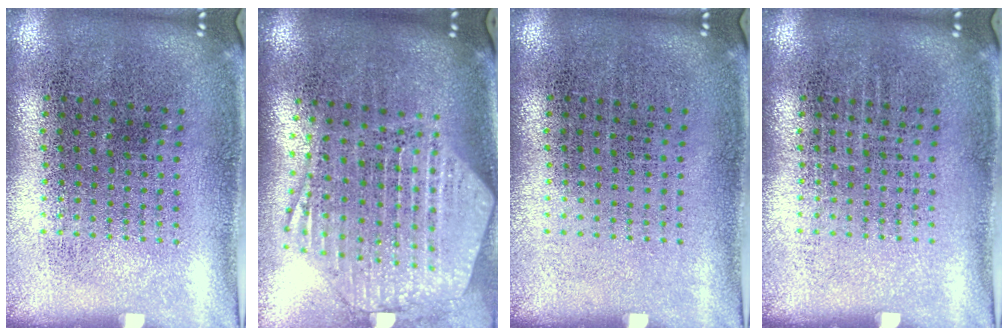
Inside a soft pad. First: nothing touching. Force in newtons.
{"total": 2.8, "press": 2.3, "slide": 1.5}
{"total": 0.0}
{"total": 0.0}